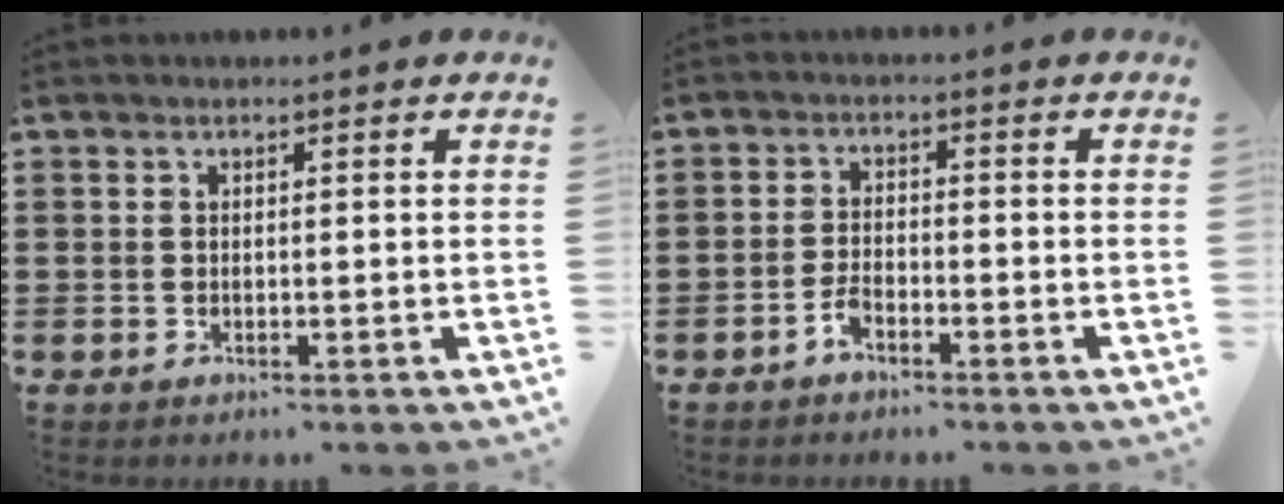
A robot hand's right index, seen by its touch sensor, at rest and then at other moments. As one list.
[{"total": 2.7, "force": [-2.0, 0.8, 1.6], "torque": [-0.036, 0.005, -0.042]}]